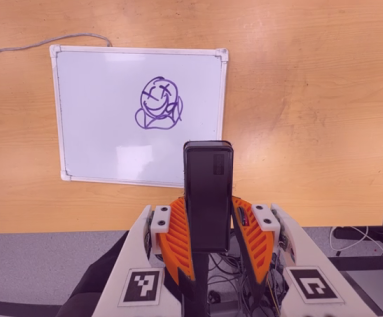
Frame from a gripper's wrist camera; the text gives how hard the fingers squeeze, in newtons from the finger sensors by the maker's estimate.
{"total": 4.2, "left": 3.0, "right": 5.5}